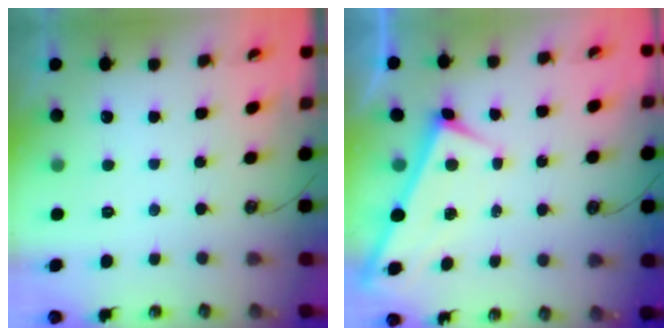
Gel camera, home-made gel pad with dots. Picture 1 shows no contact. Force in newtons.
{"total": 1.4, "press": 1.3, "slide": 0.3}